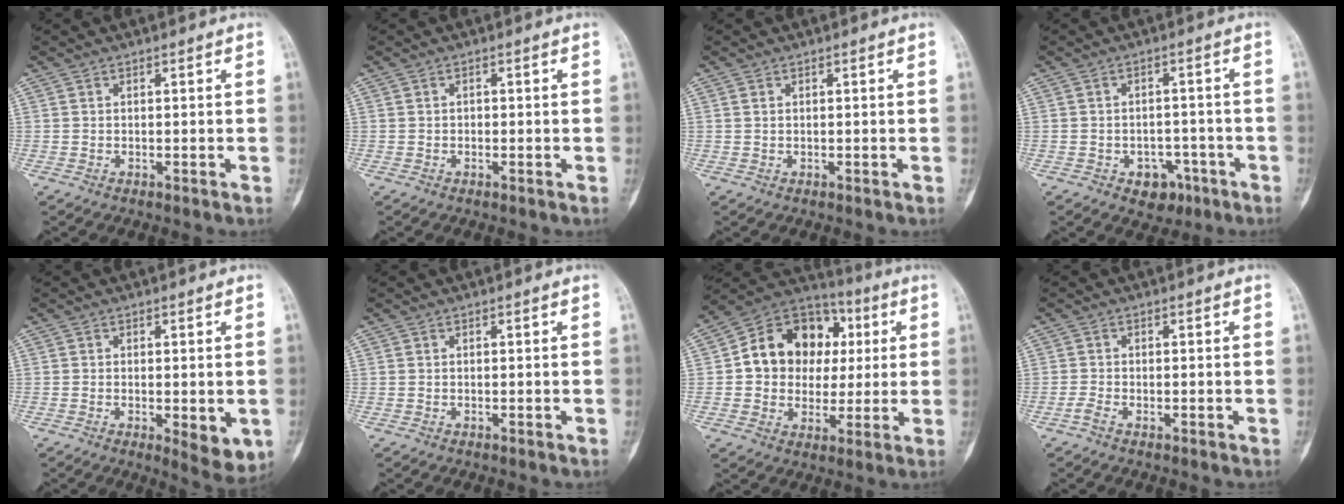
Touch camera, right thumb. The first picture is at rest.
{"total": 0.5, "force": [-0.1, 0.5, 0.2], "torque": [0.002, 0.003, -0.003]}
{"total": 0.6, "force": [0.3, 0.4, 0.4], "torque": [-0.005, 0.003, 0.005]}
{"total": 5.5, "force": [-2.8, 4.1, 2.4], "torque": [-0.003, 0.025, -0.032]}
{"total": 6.4, "force": [-1.4, 2.3, 5.8], "torque": [-0.071, -0.016, -0.016]}
{"total": 0.0}
{"total": 17.1, "force": [2.5, 14.0, 9.4], "torque": [-0.099, 0.024, 0.041]}
{"total": 1.0, "force": [-0.7, 0.3, 0.6], "torque": [-0.022, 0.000, -0.020]}